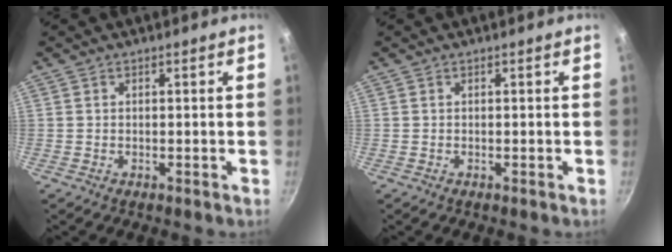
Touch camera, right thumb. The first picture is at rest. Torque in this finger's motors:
{"motor_torque": [0.15, -0.04, 0.32, -0.08, -0.02]}